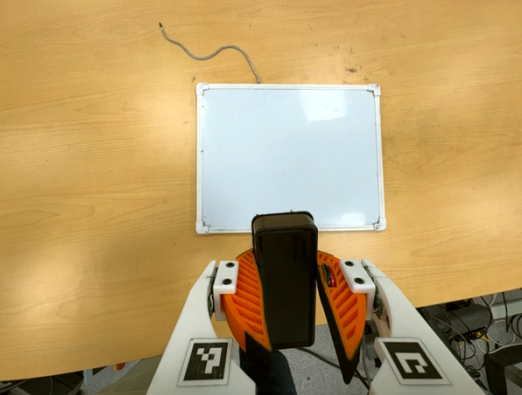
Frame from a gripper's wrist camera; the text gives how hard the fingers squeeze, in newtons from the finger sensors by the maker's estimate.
{"total": 9.9, "left": 10.1, "right": 9.7}